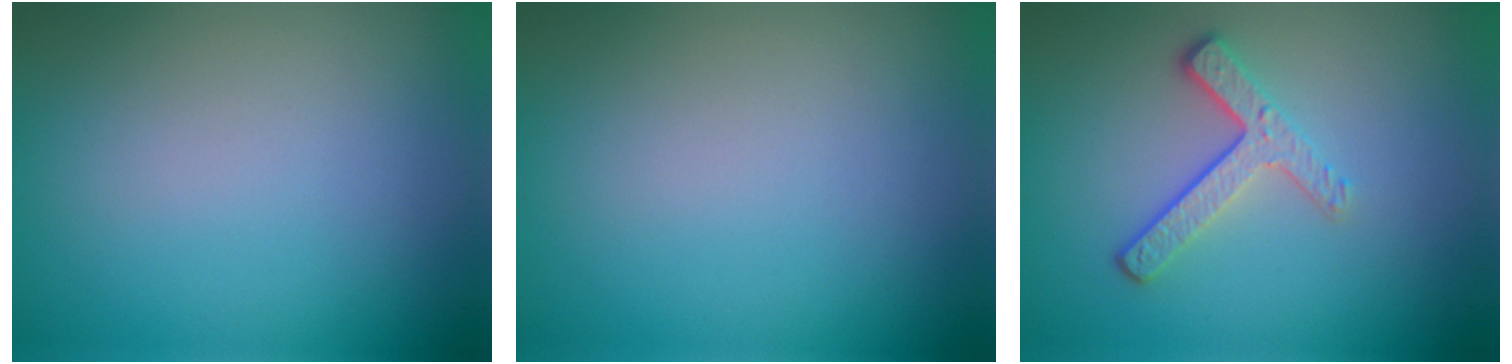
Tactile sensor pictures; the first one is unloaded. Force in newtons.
{"total": 0.0}
{"total": 3.4, "press": 2.5, "slide": 2.2}